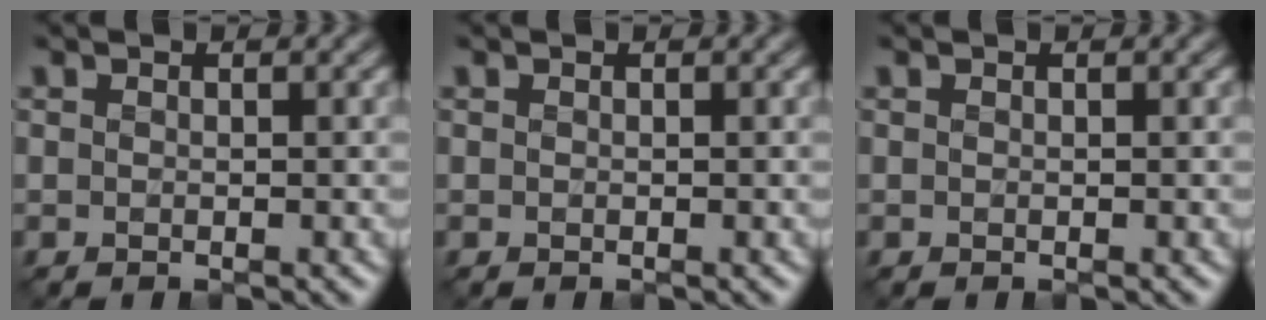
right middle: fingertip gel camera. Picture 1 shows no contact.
{"total": 0.0}
{"total": 0.0}